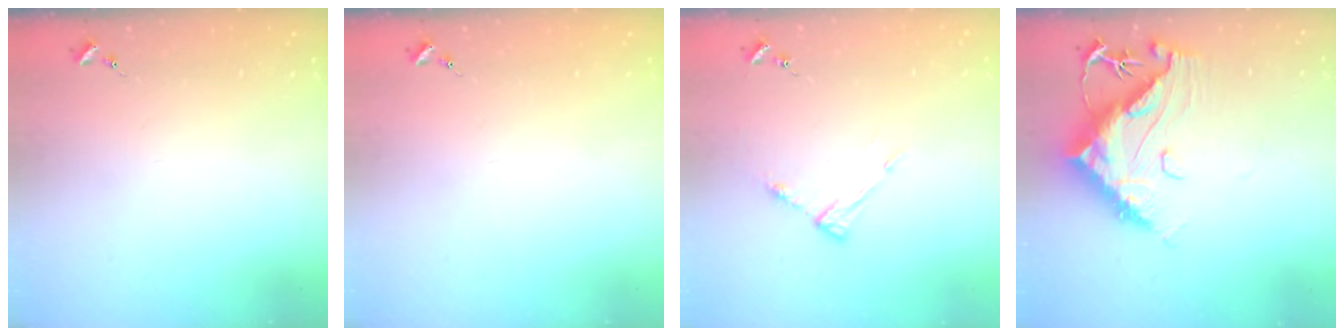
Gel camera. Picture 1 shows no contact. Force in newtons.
{"total": 0.0}
{"total": 6.4, "press": 6.4, "slide": 0.4}
{"total": 14.6, "press": 14.5, "slide": 1.5}